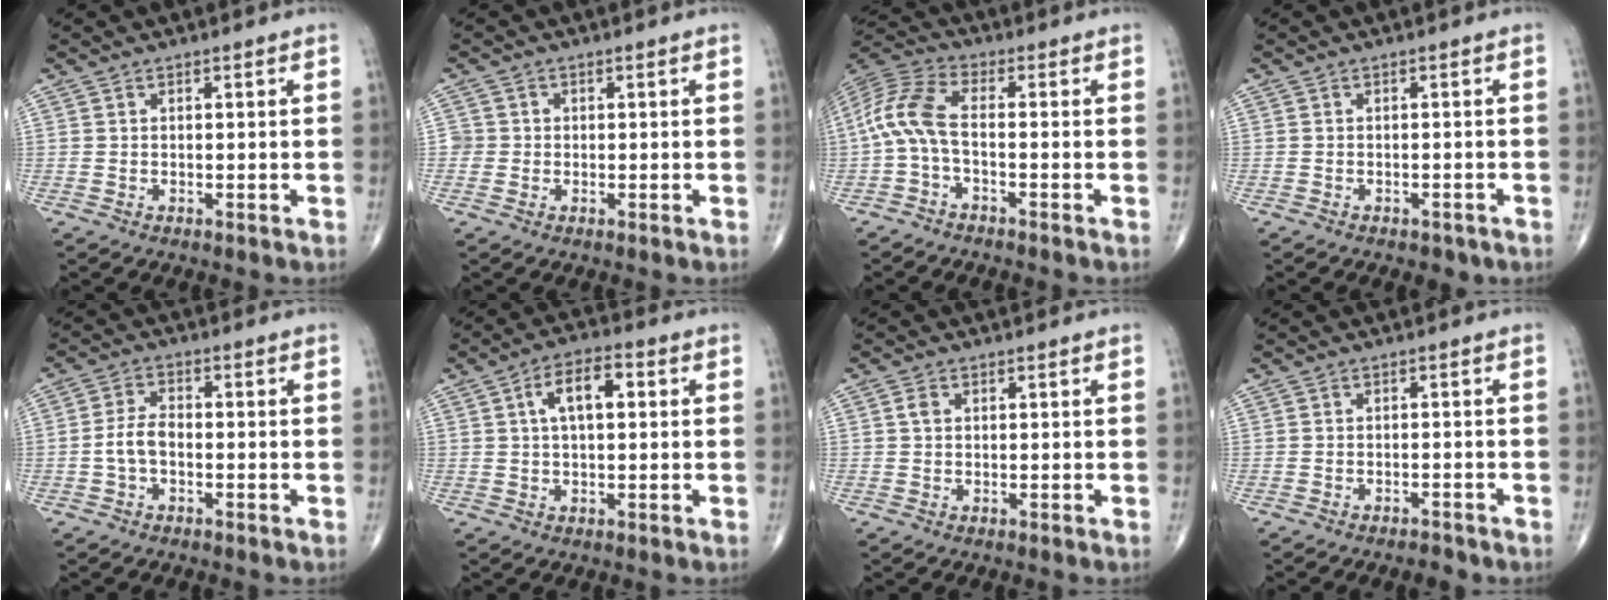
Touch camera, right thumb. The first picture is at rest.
{"total": 2.1, "force": [-0.2, 2.1, 0.1], "torque": [0.014, 0.008, -0.006]}
{"total": 8.5, "force": [-1.5, 3.4, 7.7], "torque": [-0.179, 0.034, -0.041]}
{"total": 2.8, "force": [-2.1, 1.5, 1.2], "torque": [-0.016, 0.011, -0.019]}
{"total": 4.2, "force": [-1.1, 2.4, 3.3], "torque": [-0.067, 0.018, -0.026]}
{"total": 7.6, "force": [1.6, 3.7, 6.4], "torque": [-0.104, 0.016, 0.022]}
{"total": 0.8, "force": [0.1, 0.7, 0.4], "torque": [-0.005, 0.001, -0.001]}
{"total": 2.3, "force": [-2.0, 0.7, 0.8], "torque": [-0.019, 0.009, -0.027]}